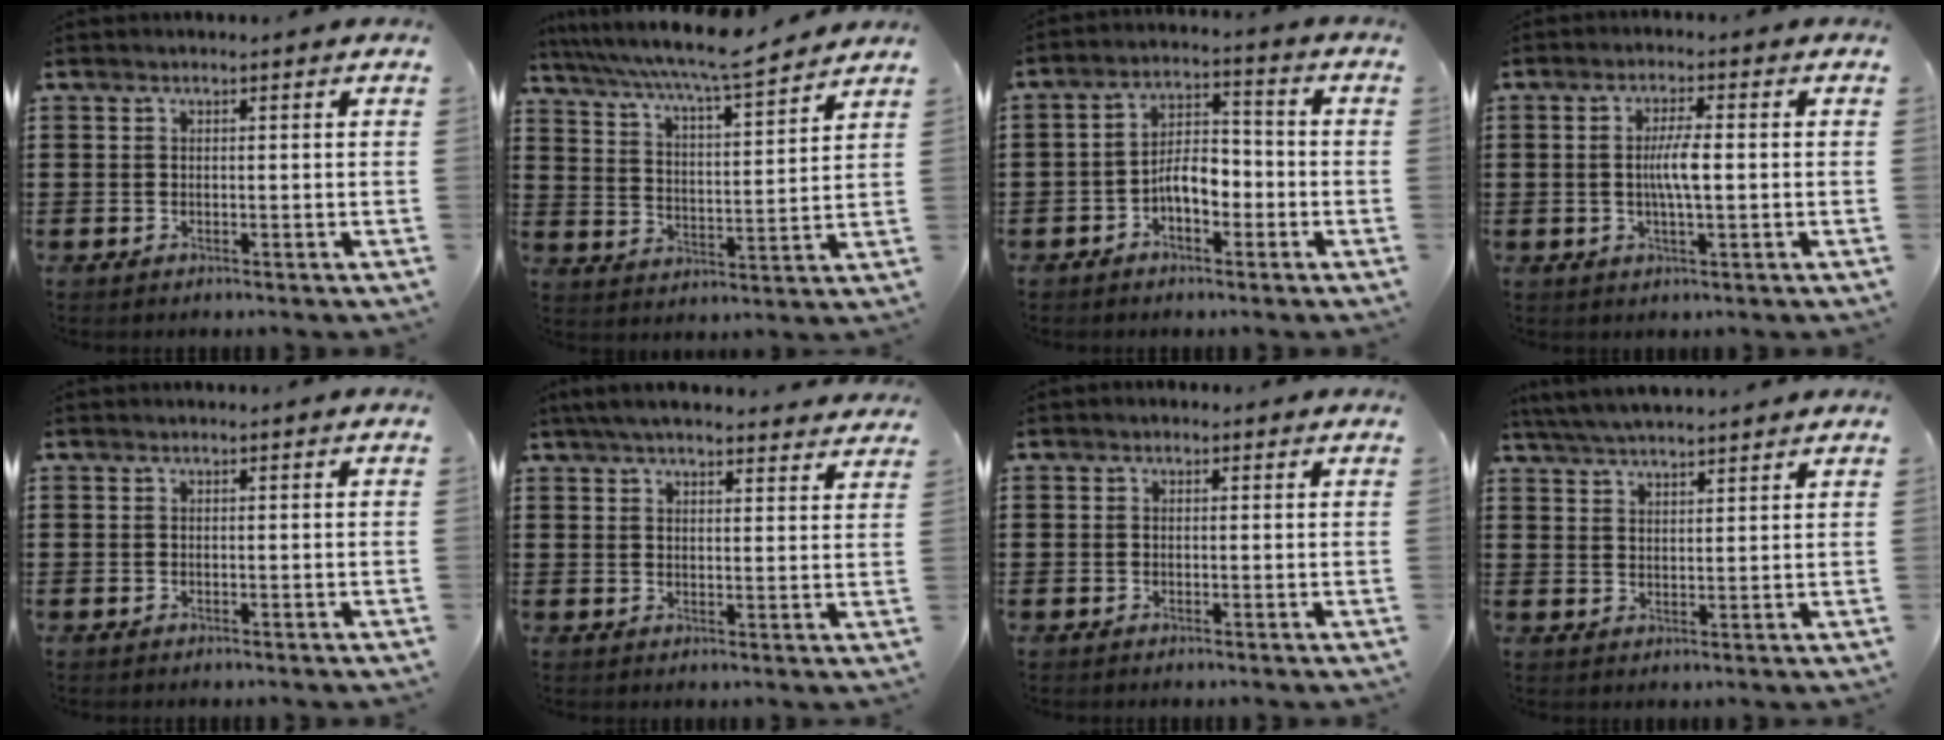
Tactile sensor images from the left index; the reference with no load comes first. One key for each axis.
{"total": 6.6, "fx": 5.9, "fy": -0.1, "fz": 2.9, "tx": -0.082, "ty": -0.038, "tz": 0.097}
{"total": 5.4, "fx": -2.5, "fy": 2.6, "fz": 3.9, "tx": -0.076, "ty": 0.013, "tz": -0.050}
{"total": 4.5, "fx": -0.2, "fy": 0.8, "fz": 4.4, "tx": -0.088, "ty": 0.000, "tz": -0.009}
{"total": 0.0}
{"total": 4.4, "fx": 4.1, "fy": 0.5, "fz": 1.7, "tx": -0.044, "ty": -0.007, "tz": 0.075}
{"total": 0.6, "fx": -0.2, "fy": 0.4, "fz": 0.3, "tx": -0.006, "ty": 0.001, "tz": -0.004}
{"total": 4.5, "fx": 4.3, "fy": -0.1, "fz": 1.2, "tx": -0.037, "ty": -0.013, "tz": 0.079}